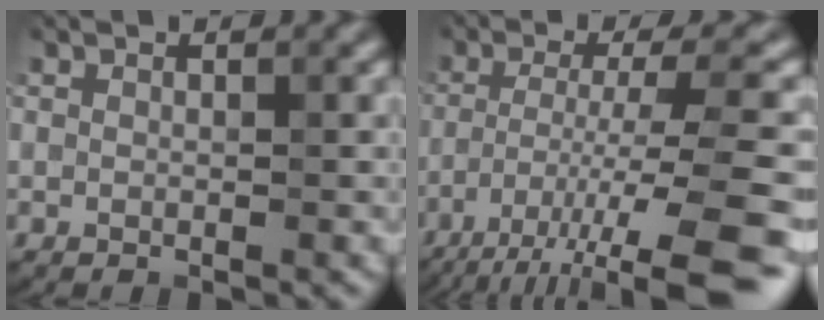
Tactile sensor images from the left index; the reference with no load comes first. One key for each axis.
{"total": 12.0, "fx": -7.5, "fy": 2.0, "fz": 9.2, "tx": -0.133, "ty": 0.004, "tz": -0.114}